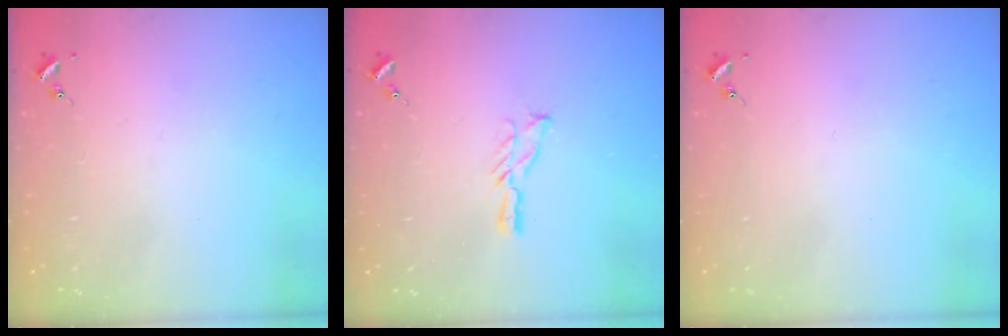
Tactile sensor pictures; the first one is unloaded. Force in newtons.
{"total": 5.8, "press": 5.8, "slide": 0.5}
{"total": 0.0}